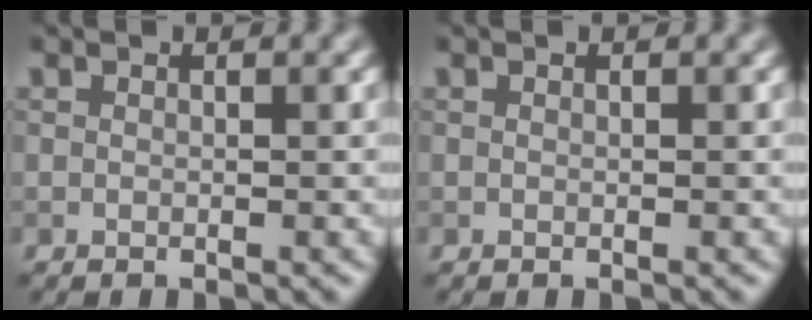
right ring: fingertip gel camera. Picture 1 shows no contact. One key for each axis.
{"total": 0.0}